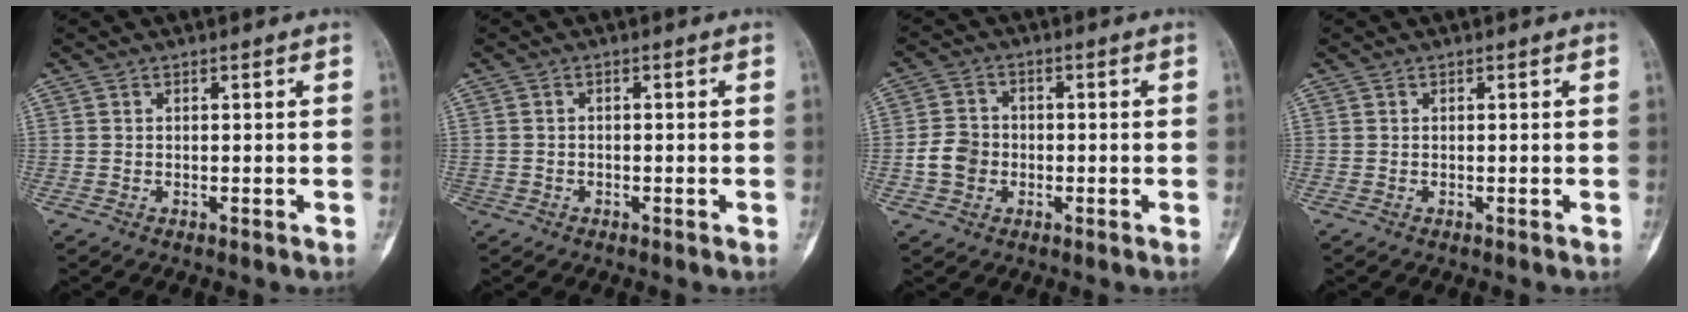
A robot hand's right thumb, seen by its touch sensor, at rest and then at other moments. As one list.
[{"total": 1.1, "force": [-0.7, 0.9, -0.1], "torque": [0.009, 0.005, -0.016]}, {"total": 5.6, "force": [-1.3, 4.8, 2.6], "torque": [-0.036, 0.014, -0.029]}, {"total": 0.0}]